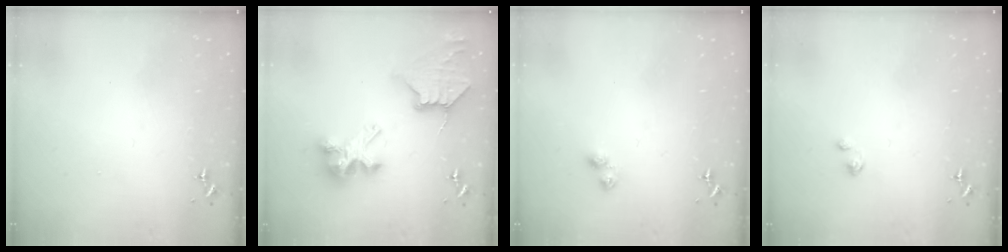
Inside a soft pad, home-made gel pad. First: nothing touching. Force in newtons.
{"total": 11.2, "press": 11.2, "slide": 1.3}
{"total": 5.0, "press": 4.9, "slide": 0.7}
{"total": 2.0, "press": 2.0, "slide": 0.4}